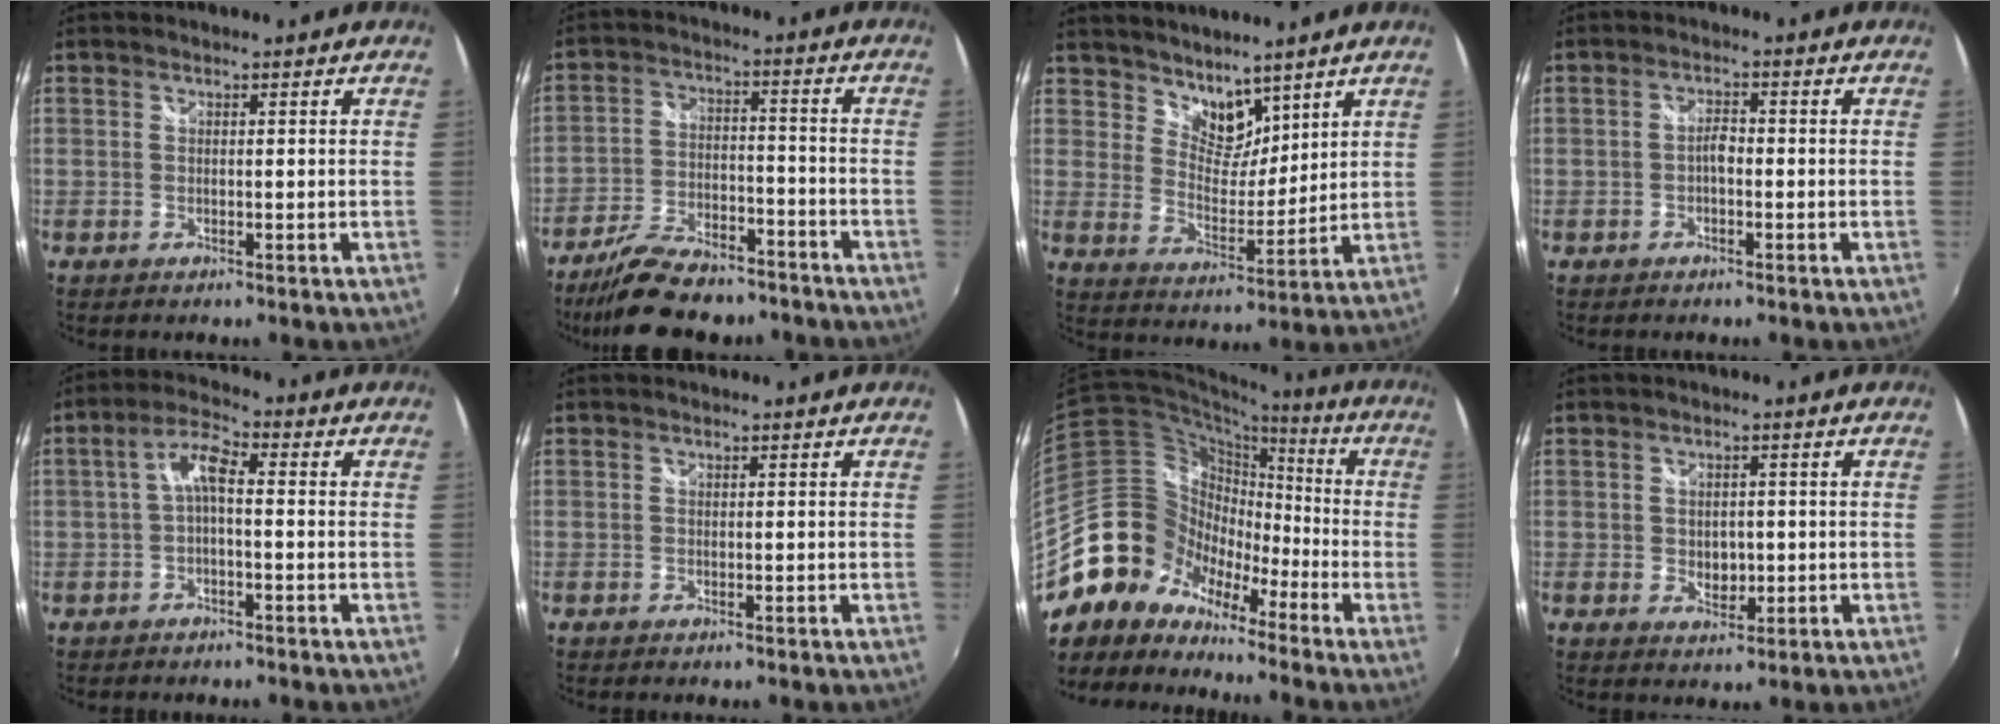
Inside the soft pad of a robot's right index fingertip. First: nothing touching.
{"total": 16.3, "force": [-13.3, 5.9, 7.4], "torque": [-0.155, -0.008, -0.208]}
{"total": 8.0, "force": [6.7, 3.4, 2.6], "torque": [-0.032, 0.000, 0.125]}
{"total": 1.9, "force": [-0.8, 0.9, 1.5], "torque": [-0.030, 0.005, -0.017]}
{"total": 5.0, "force": [-0.7, 1.6, 4.7], "torque": [-0.098, 0.017, -0.016]}
{"total": 0.0}
{"total": 14.4, "force": [-10.0, 10.0, 2.6], "torque": [-0.068, 0.044, -0.204]}
{"total": 3.6, "force": [-0.3, 2.8, 2.3], "torque": [-0.035, -0.001, -0.003]}